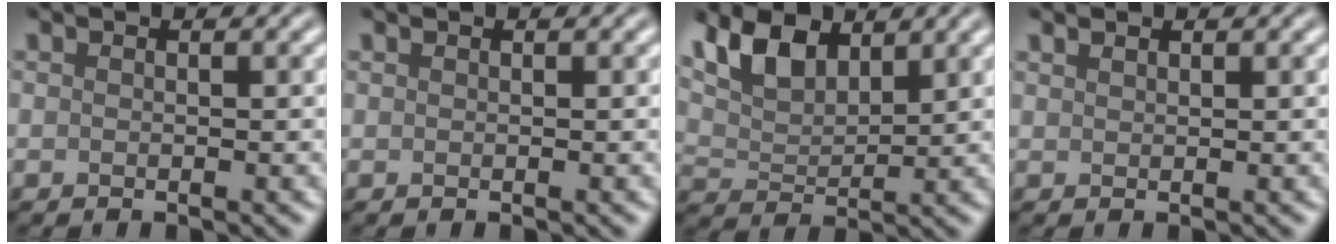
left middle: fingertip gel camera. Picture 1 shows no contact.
{"total": 0.0}
{"total": 5.6, "force": [3.6, 2.8, 3.3], "torque": [-0.077, 0.003, 0.067]}
{"total": 0.6, "force": [0.5, 0.2, 0.2], "torque": [-0.006, -0.001, 0.014]}